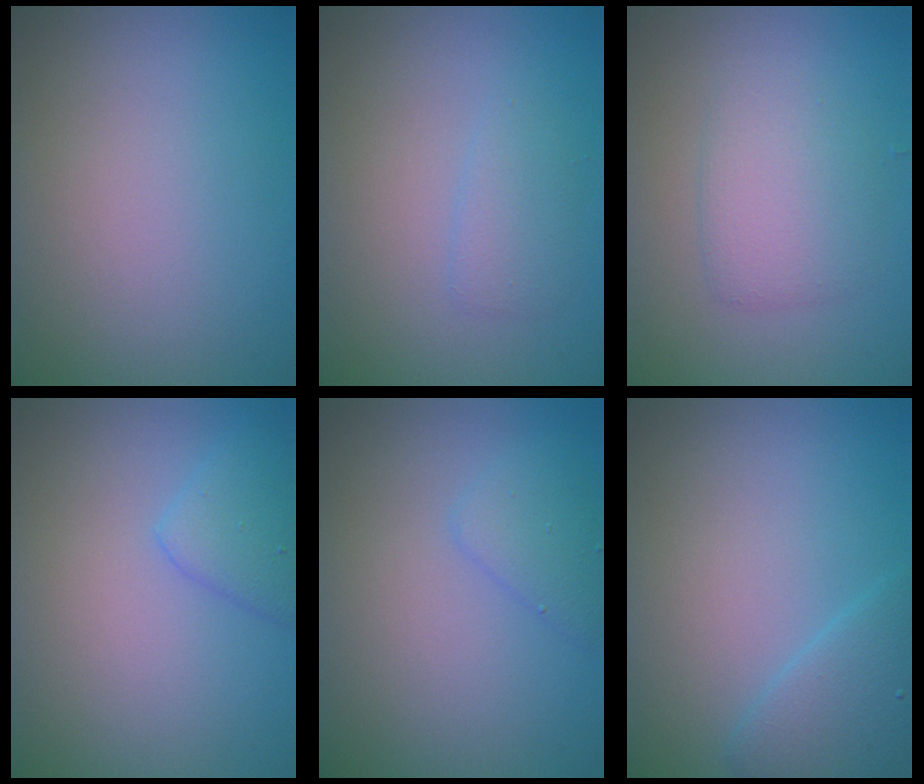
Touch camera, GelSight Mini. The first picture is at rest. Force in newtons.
{"total": 1.4, "press": 1.4, "slide": 0.2}
{"total": 2.9, "press": 2.9, "slide": 0.2}
{"total": 2.3, "press": 2.3, "slide": 0.1}
{"total": 1.9, "press": 1.9, "slide": 0.0}
{"total": 2.6, "press": 2.6, "slide": 0.2}